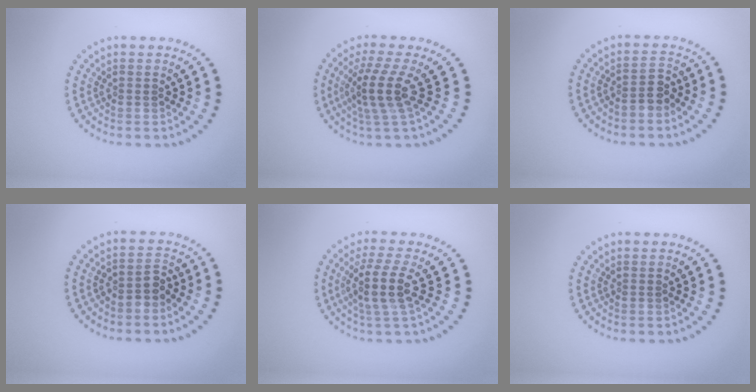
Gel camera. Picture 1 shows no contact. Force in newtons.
{"total": 3.7, "press": 2.6, "slide": 2.6}
{"total": 2.1, "press": 1.8, "slide": 1.1}
{"total": 1.9, "press": 1.6, "slide": 1.0}
{"total": 3.7, "press": 3.0, "slide": 2.3}
{"total": 0.0}